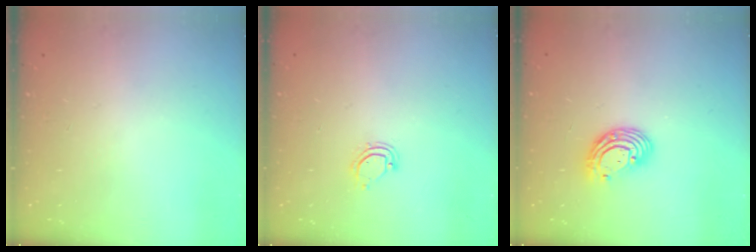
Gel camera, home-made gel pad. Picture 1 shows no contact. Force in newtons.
{"total": 4.3, "press": 4.3, "slide": 0.3}
{"total": 9.3, "press": 9.3, "slide": 1.0}